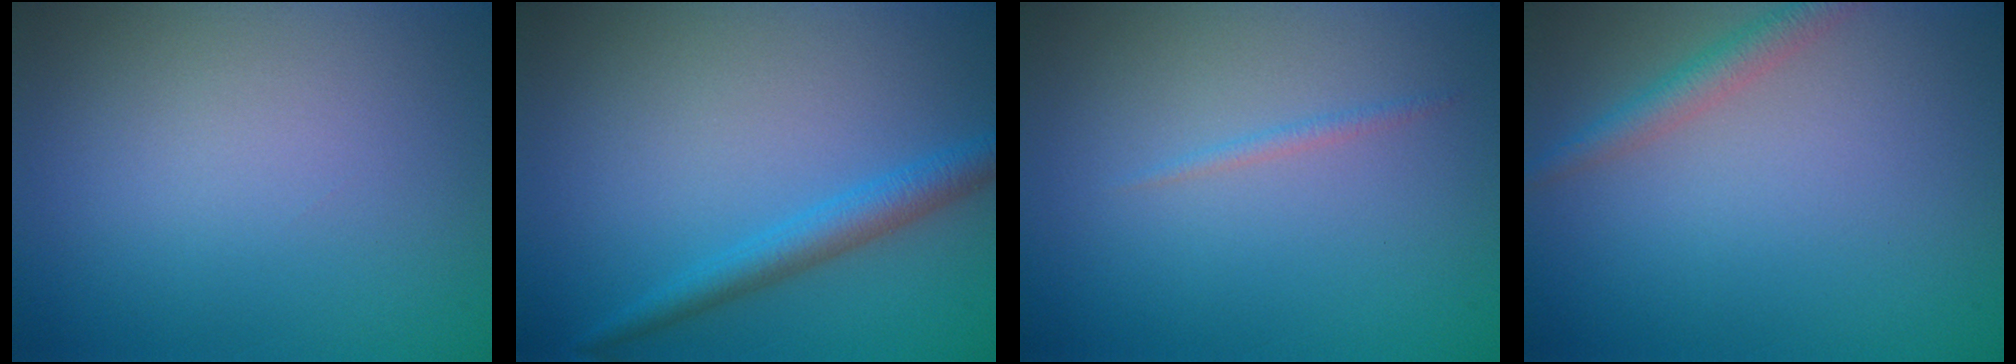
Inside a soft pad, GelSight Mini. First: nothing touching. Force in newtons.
{"total": 2.8, "press": 2.8, "slide": 0.0}
{"total": 0.6, "press": 0.6, "slide": 0.0}
{"total": 2.2, "press": 2.2, "slide": 0.0}